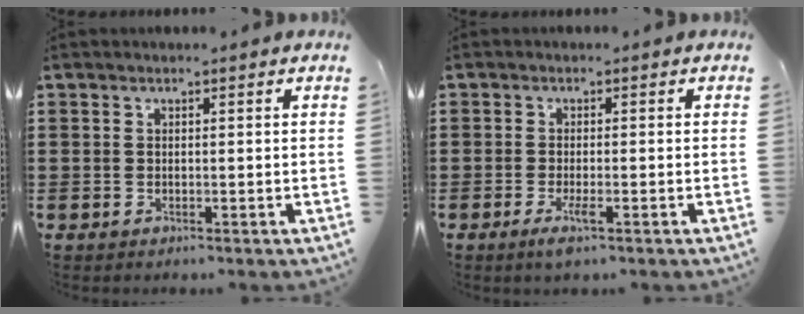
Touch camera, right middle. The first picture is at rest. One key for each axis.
{"total": 2.6, "fx": -1.0, "fy": 0.3, "fz": 2.3, "tx": -0.052, "ty": -0.009, "tz": -0.022}